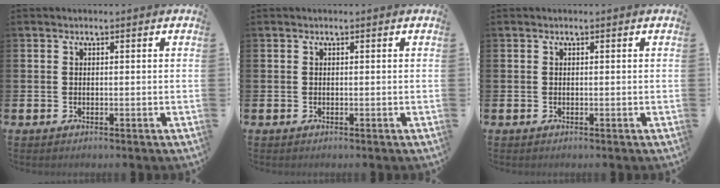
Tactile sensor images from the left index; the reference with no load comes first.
{"total": 0.0}
{"total": 0.0}